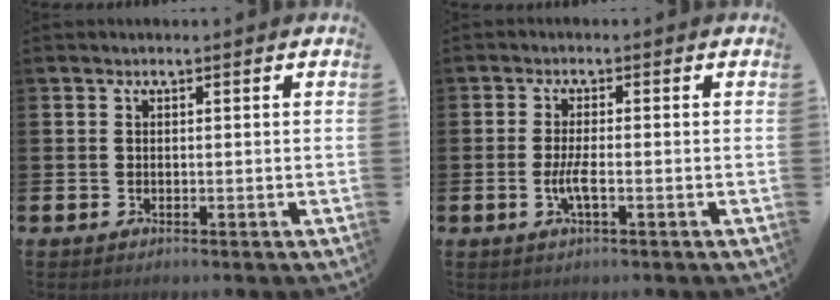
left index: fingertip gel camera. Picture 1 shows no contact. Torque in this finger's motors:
{"motor_torque": [0.49, 0.37, 0.13, 0.09]}